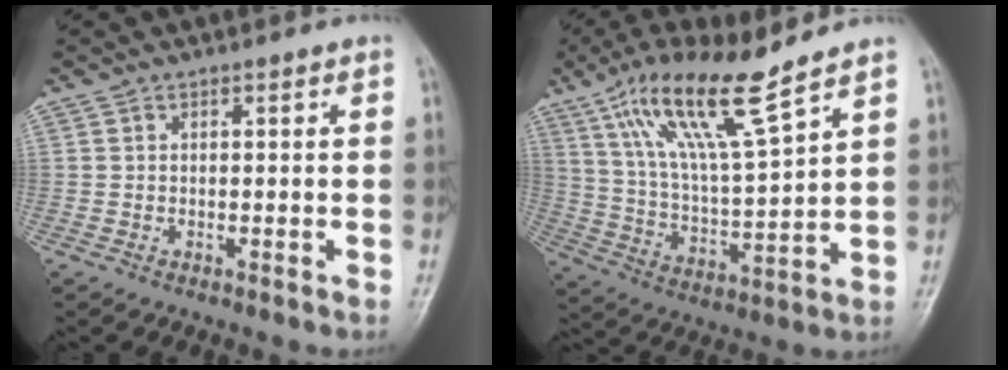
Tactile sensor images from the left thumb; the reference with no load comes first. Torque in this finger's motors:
{"motor_torque": [0.17, 0.62, 1.58, -1.18, 0.57]}